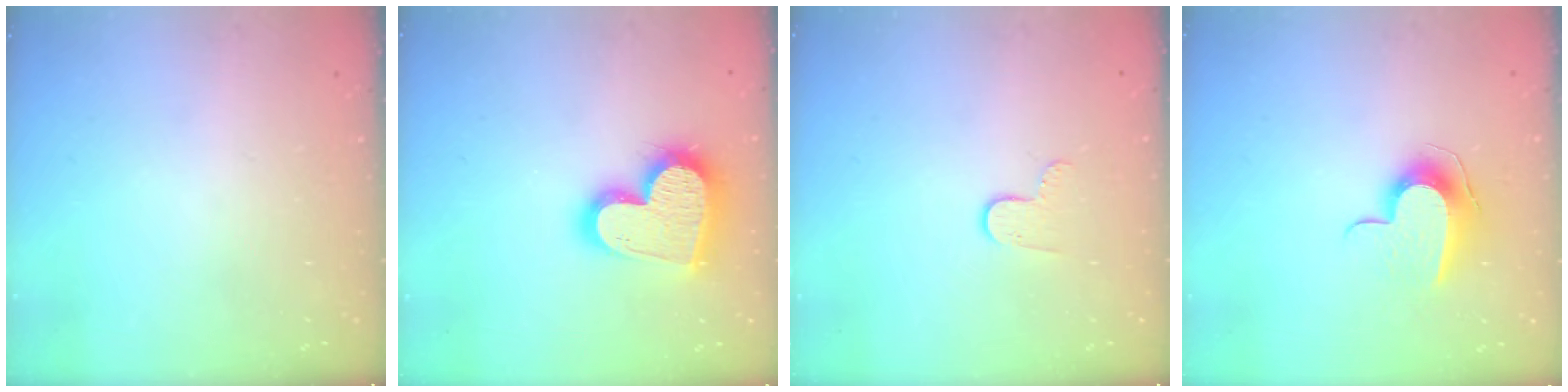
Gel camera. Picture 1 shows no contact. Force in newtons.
{"total": 21.6, "press": 21.5, "slide": 1.8}
{"total": 5.7, "press": 5.7, "slide": 0.5}
{"total": 9.5, "press": 9.5, "slide": 0.2}